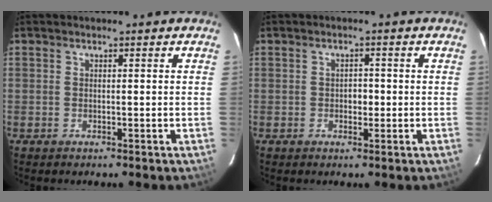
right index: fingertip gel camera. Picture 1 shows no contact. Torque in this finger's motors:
{"motor_torque": [0.09, 0.04, 0.06, 0.02]}